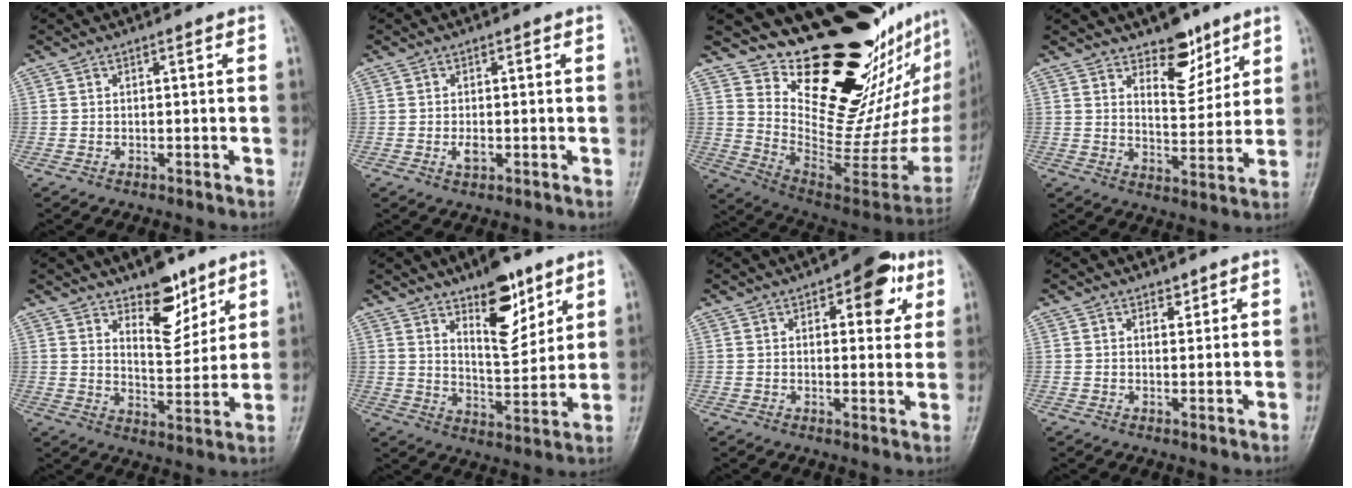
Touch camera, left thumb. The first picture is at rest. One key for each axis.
{"total": 1.9, "fx": -0.4, "fy": 1.1, "fz": 1.5, "tx": -0.027, "ty": -0.002, "tz": -0.009}
{"total": 28.8, "fx": 19.0, "fy": 11.0, "fz": 18.8, "tx": -0.220, "ty": -0.135, "tz": 0.305}
{"total": 8.4, "fx": 5.8, "fy": 4.1, "fz": 4.5, "tx": -0.037, "ty": -0.044, "tz": 0.093}
{"total": 9.5, "fx": 6.4, "fy": 4.3, "fz": 5.6, "tx": -0.055, "ty": -0.051, "tz": 0.105}
{"total": 12.3, "fx": 7.4, "fy": 4.9, "fz": 8.4, "tx": -0.102, "ty": -0.053, "tz": 0.124}
{"total": 9.4, "fx": 4.3, "fy": 4.4, "fz": 7.1, "tx": -0.054, "ty": -0.011, "tz": 0.049}
{"total": 1.5, "fx": 1.2, "fy": 0.8, "fz": 0.4, "tx": 0.006, "ty": -0.009, "tz": 0.017}